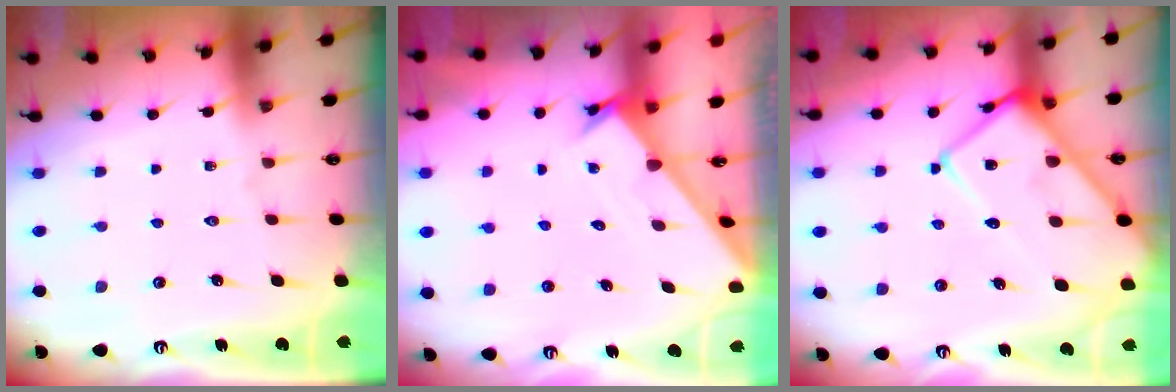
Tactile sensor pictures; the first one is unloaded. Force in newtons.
{"total": 1.7, "press": 1.7, "slide": 0.1}
{"total": 14.9, "press": 14.9, "slide": 1.3}